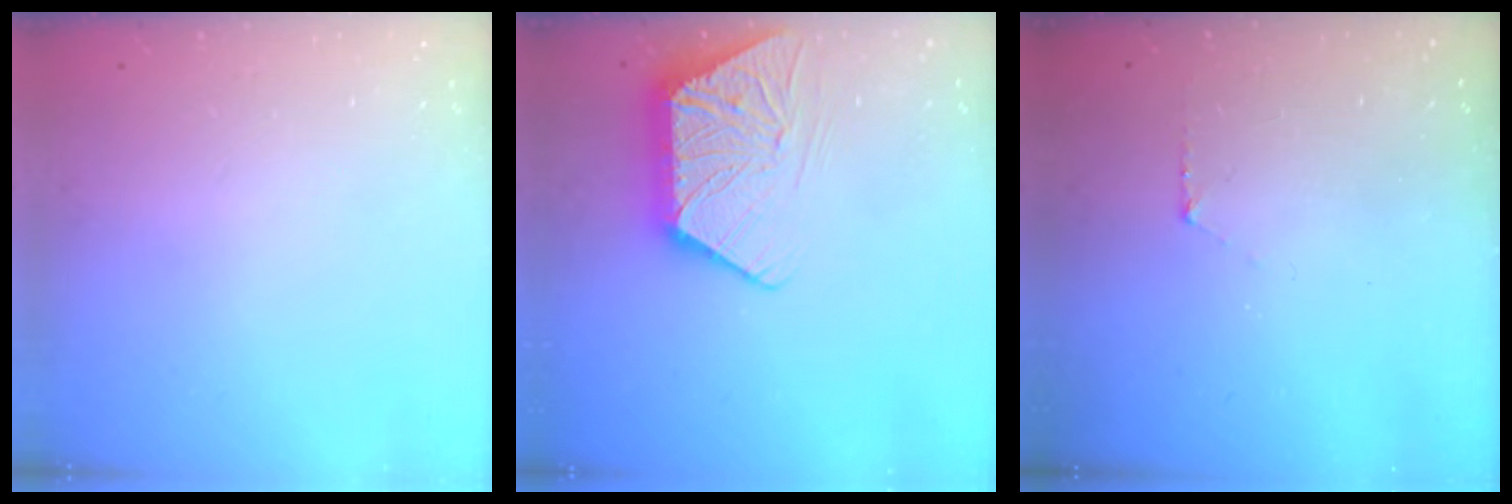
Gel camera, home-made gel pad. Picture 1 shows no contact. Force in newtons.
{"total": 11.2, "press": 11.2, "slide": 0.7}
{"total": 3.9, "press": 3.9, "slide": 0.4}